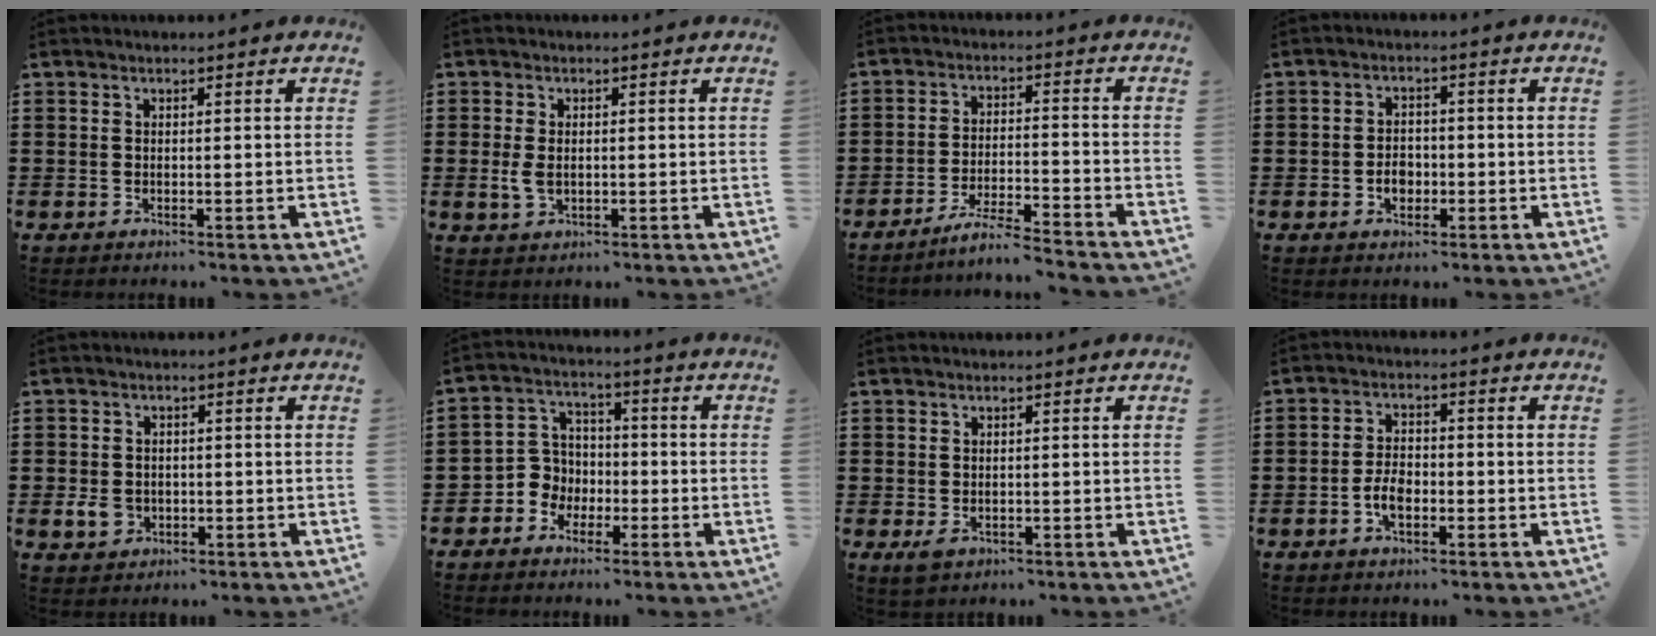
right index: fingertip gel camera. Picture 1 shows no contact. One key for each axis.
{"total": 2.6, "fx": -0.1, "fy": 1.6, "fz": 2.1, "tx": -0.057, "ty": -0.002, "tz": -0.007}
{"total": 5.4, "fx": -5.1, "fy": -0.3, "fz": 2.0, "tx": -0.046, "ty": -0.011, "tz": -0.100}
{"total": 3.1, "fx": -1.0, "fy": 2.3, "fz": 1.7, "tx": -0.028, "ty": 0.001, "tz": -0.022}
{"total": 3.3, "fx": -0.9, "fy": 2.7, "fz": 1.7, "tx": -0.037, "ty": 0.003, "tz": -0.016}
{"total": 5.0, "fx": -2.0, "fy": 4.5, "fz": 0.6, "tx": -0.036, "ty": 0.008, "tz": -0.045}
{"total": 1.3, "fx": -0.7, "fy": 0.8, "fz": 0.8, "tx": -0.017, "ty": -0.001, "tz": -0.013}
{"total": 4.1, "fx": -1.6, "fy": 2.2, "fz": 3.0, "tx": -0.075, "ty": 0.000, "tz": -0.036}